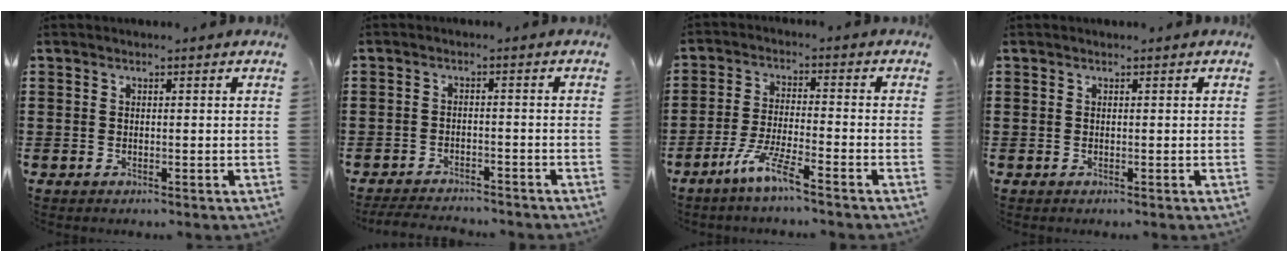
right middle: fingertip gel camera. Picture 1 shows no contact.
{"total": 3.1, "force": [-3.0, 0.3, 0.5], "torque": [-0.018, -0.003, -0.065]}
{"total": 7.1, "force": [-5.2, 0.2, 4.8], "torque": [-0.109, -0.013, -0.101]}
{"total": 0.0}